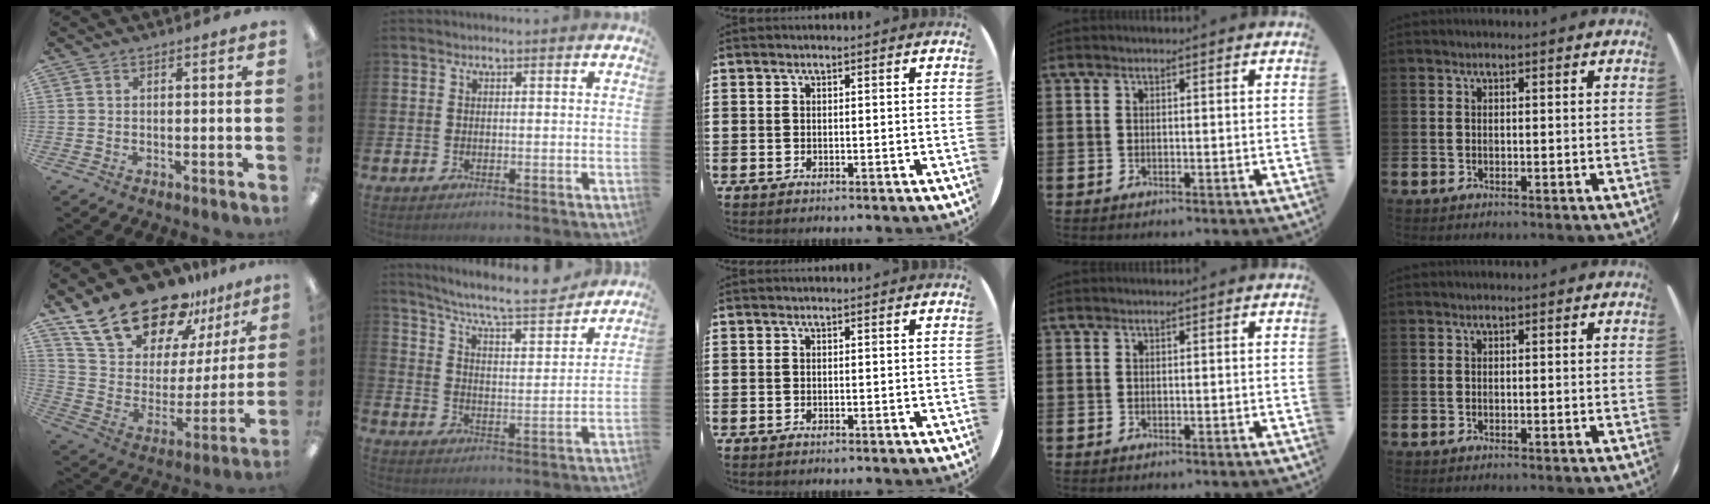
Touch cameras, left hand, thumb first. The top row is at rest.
{"thumb": {"total": 22.4, "force": [18.3, 9.8, 8.5], "torque": [-0.164, -0.126, 0.333]}, "index": {"total": 7.7, "force": [7.1, 0.6, 2.9], "torque": [-0.078, -0.053, 0.118]}}